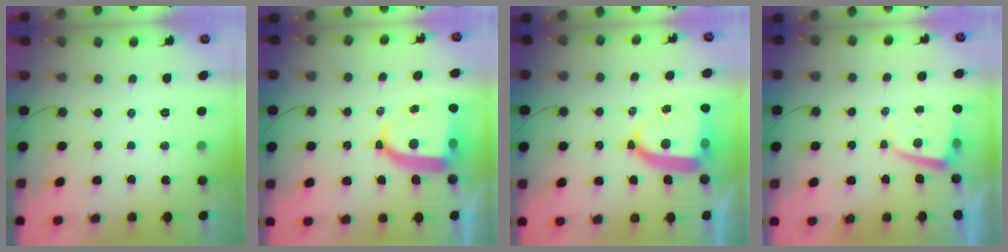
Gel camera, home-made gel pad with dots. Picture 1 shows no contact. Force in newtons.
{"total": 11.1, "press": 11.0, "slide": 1.5}
{"total": 11.1, "press": 11.0, "slide": 1.5}
{"total": 1.8, "press": 1.8, "slide": 0.3}